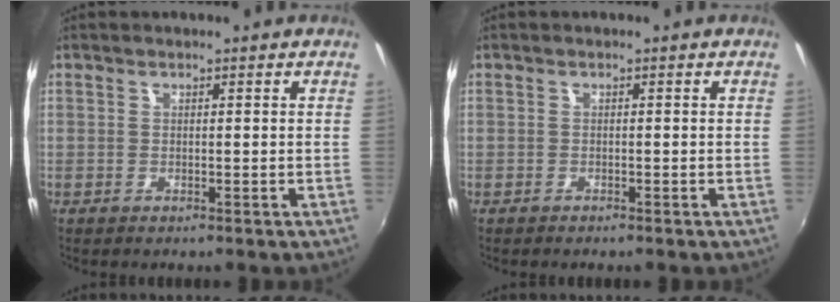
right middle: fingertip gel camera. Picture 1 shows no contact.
{"total": 0.5, "force": [-0.5, 0.1, 0.1], "torque": [-0.004, -0.003, -0.010]}